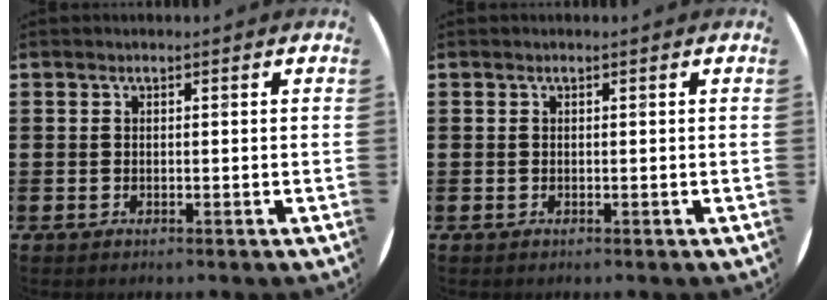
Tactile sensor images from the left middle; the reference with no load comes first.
{"total": 0.0}